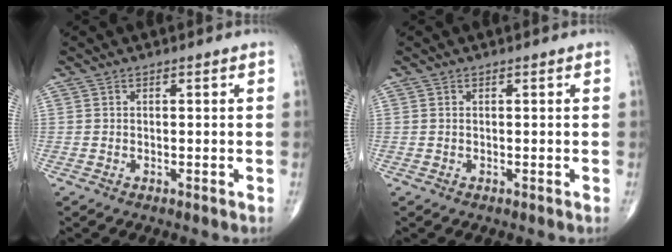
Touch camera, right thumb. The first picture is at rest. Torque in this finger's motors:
{"motor_torque": [-0.21, 0.05, 0.04, 0.16, 0.02]}